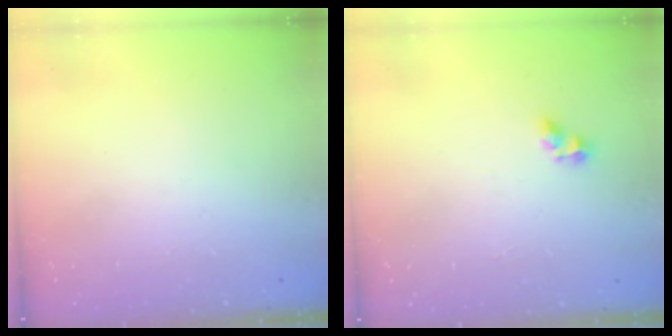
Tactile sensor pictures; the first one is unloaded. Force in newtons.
{"total": 3.7, "press": 3.7, "slide": 0.3}